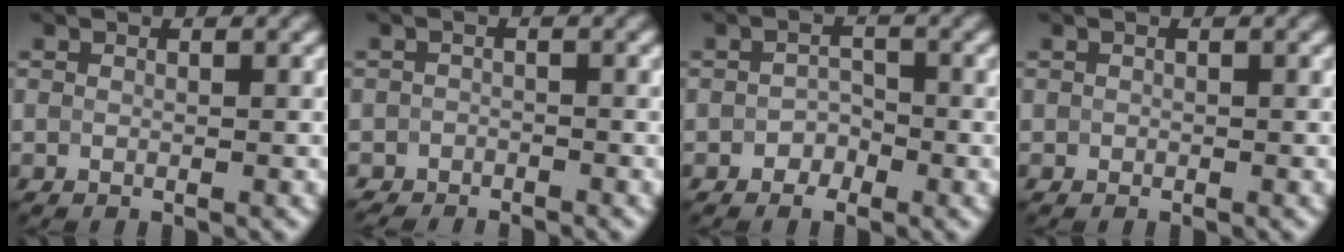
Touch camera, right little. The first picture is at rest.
{"total": 2.7, "force": [-2.4, 0.2, -1.2], "torque": [0.021, -0.008, -0.041]}
{"total": 1.6, "force": [-1.4, 0.5, -0.5], "torque": [0.004, 0.005, -0.020]}
{"total": 0.8, "force": [-0.5, -0.1, -0.5], "torque": [0.007, -0.002, 0.002]}